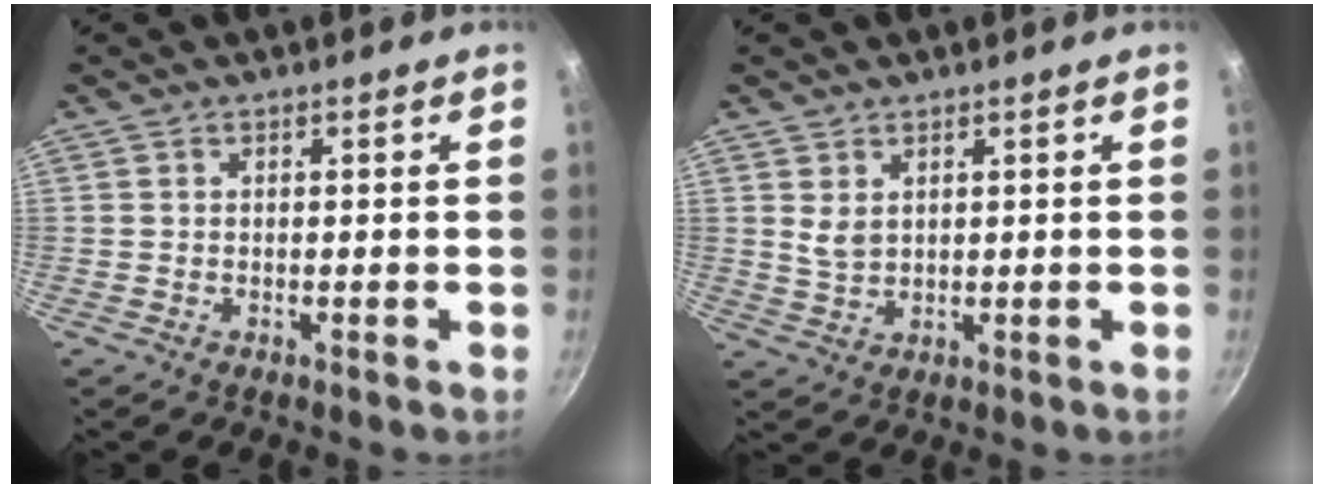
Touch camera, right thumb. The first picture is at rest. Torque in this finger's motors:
{"motor_torque": [0.05, -0.02, 0.29, 0.53, 0.03]}